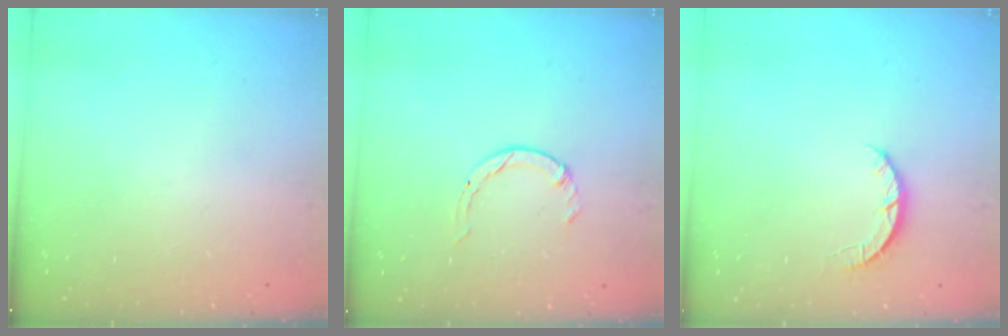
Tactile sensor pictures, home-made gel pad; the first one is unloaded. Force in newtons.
{"total": 0.5, "press": 0.5, "slide": 0.1}
{"total": 2.7, "press": 2.7, "slide": 0.4}